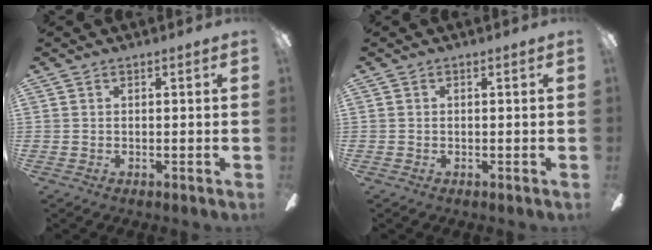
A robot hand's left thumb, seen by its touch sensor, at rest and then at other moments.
{"total": 0.0}